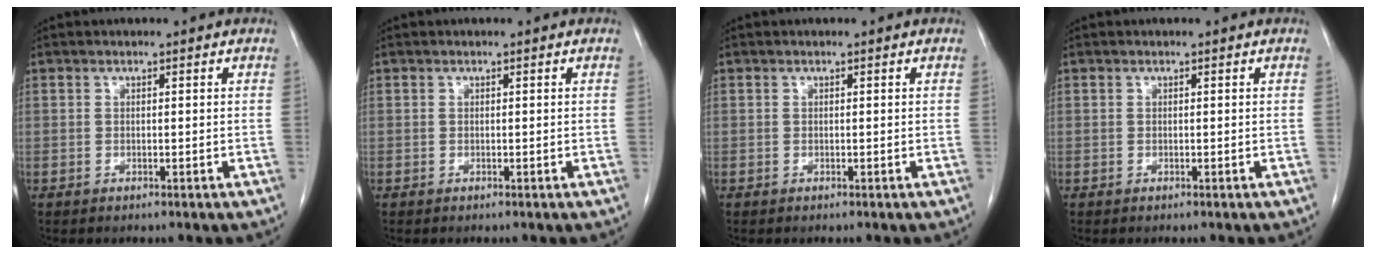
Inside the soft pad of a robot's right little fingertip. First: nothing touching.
{"total": 0.0}
{"total": 0.0}
{"total": 0.0}